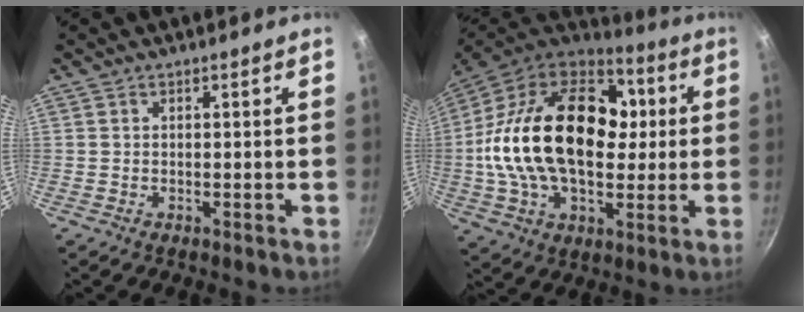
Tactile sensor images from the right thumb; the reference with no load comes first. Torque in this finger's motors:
{"motor_torque": [-1.39, 2.61, 2.12, -0.66, 0.76]}